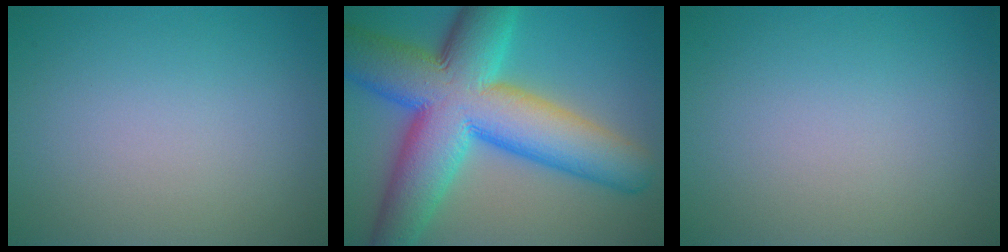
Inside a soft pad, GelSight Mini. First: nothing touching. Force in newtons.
{"total": 15.1, "press": 15.1, "slide": 0.7}
{"total": 0.0}